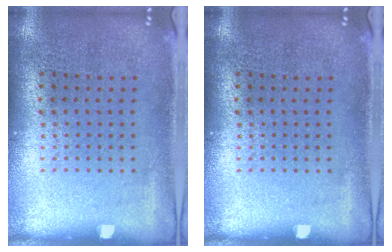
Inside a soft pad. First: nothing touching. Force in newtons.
{"total": 0.0}